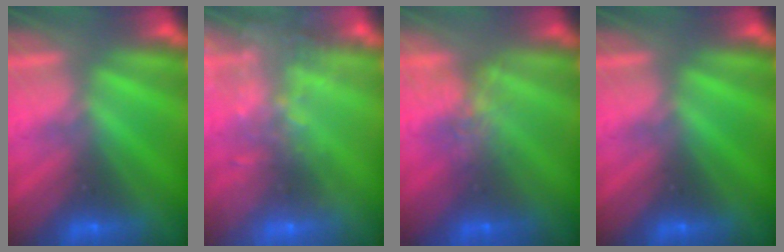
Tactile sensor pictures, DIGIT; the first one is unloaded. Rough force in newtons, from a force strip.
{"total": 8.1}
{"total": 4.6}
{"total": 0.0}